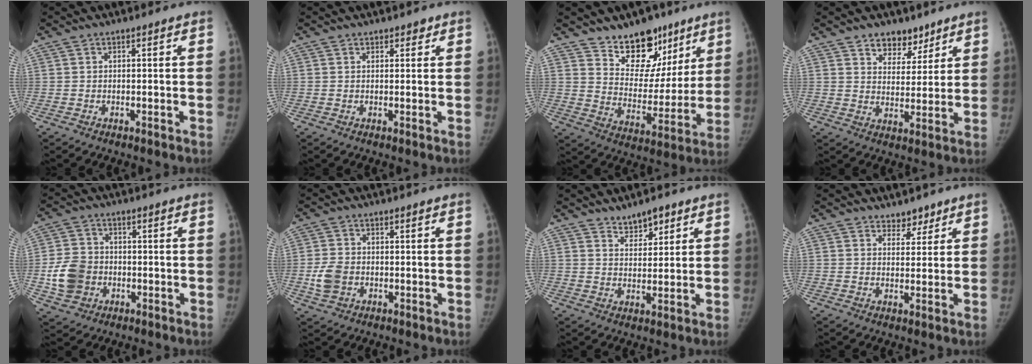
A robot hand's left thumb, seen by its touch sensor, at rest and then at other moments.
{"total": 1.4, "force": [1.0, 0.9, 0.4], "torque": [0.009, -0.005, 0.010]}
{"total": 16.0, "force": [11.0, 9.6, 6.5], "torque": [-0.033, -0.065, 0.179]}
{"total": 7.2, "force": [5.1, 4.5, 2.3], "torque": [0.000, -0.032, 0.085]}
{"total": 8.9, "force": [-1.9, 7.5, 4.3], "torque": [-0.069, 0.013, -0.034]}
{"total": 5.0, "force": [-1.1, 3.9, 3.0], "torque": [-0.060, 0.006, -0.019]}
{"total": 4.8, "force": [3.6, 2.4, 2.1], "torque": [-0.013, -0.026, 0.061]}
{"total": 3.2, "force": [2.6, 1.8, 0.5], "torque": [0.016, -0.017, 0.037]}